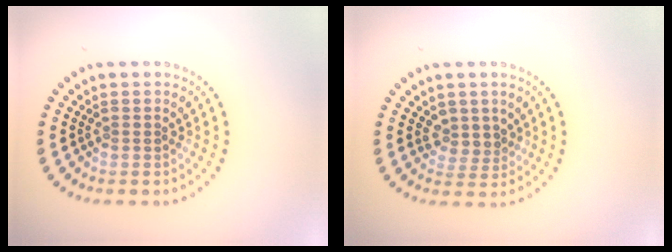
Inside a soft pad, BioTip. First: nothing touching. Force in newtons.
{"total": 1.9, "press": 1.5, "slide": 1.1}